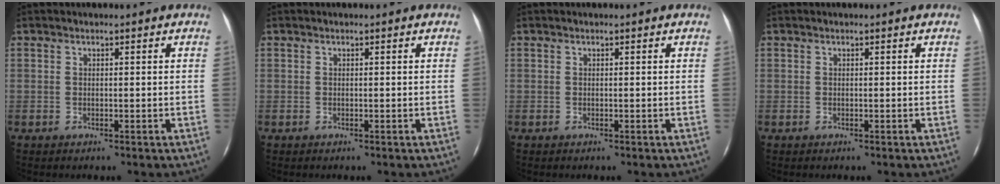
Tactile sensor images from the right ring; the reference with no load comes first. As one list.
[{"total": 0.0}, {"total": 0.0}, {"total": 0.0}]